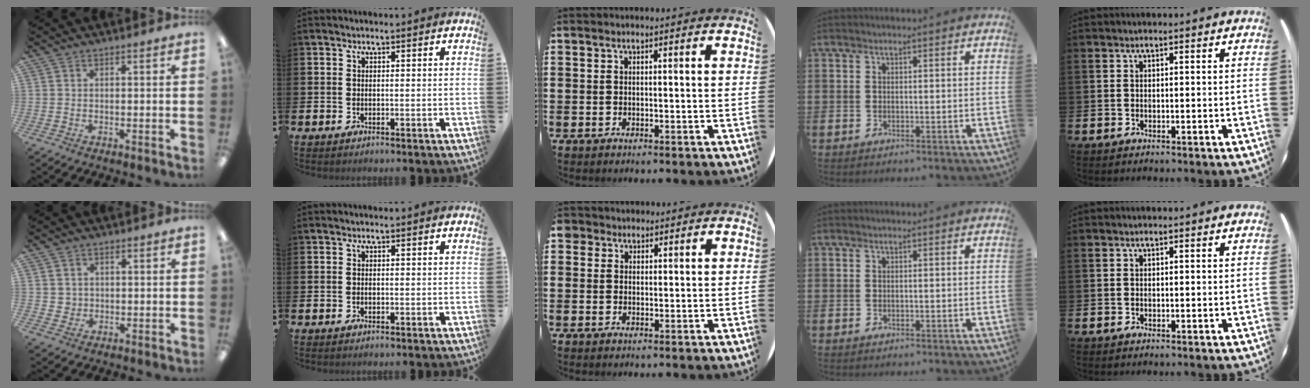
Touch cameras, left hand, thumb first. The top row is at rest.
{"thumb": {"total": 2.5, "force": [1.0, 2.3, -0.1], "torque": [0.004, 0.001, 0.016]}, "middle": {"total": 1.6, "force": [1.2, 1.1, 0.0], "torque": [0.005, 0.002, 0.023]}}